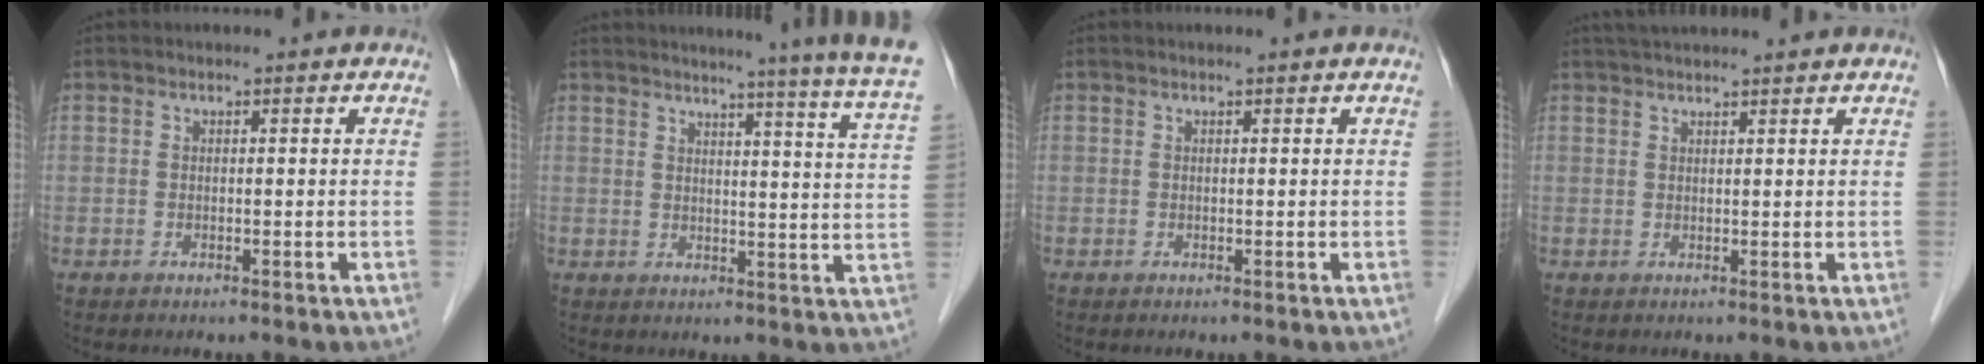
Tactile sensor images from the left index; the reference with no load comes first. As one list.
[{"total": 17.1, "force": [14.8, -1.8, 8.5], "torque": [-0.117, -0.068, 0.159]}, {"total": 0.0}, {"total": 5.6, "force": [5.0, -0.2, 2.4], "torque": [-0.034, 0.035, 0.076]}]